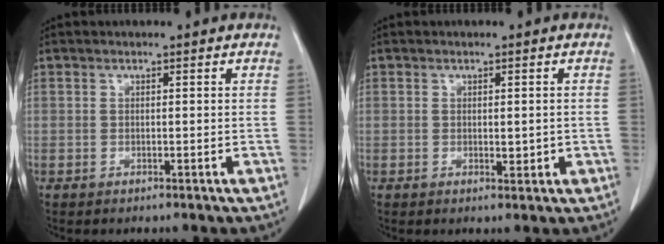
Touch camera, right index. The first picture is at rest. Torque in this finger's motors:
{"motor_torque": [0.10, 0.23, 0.10, 0.05]}